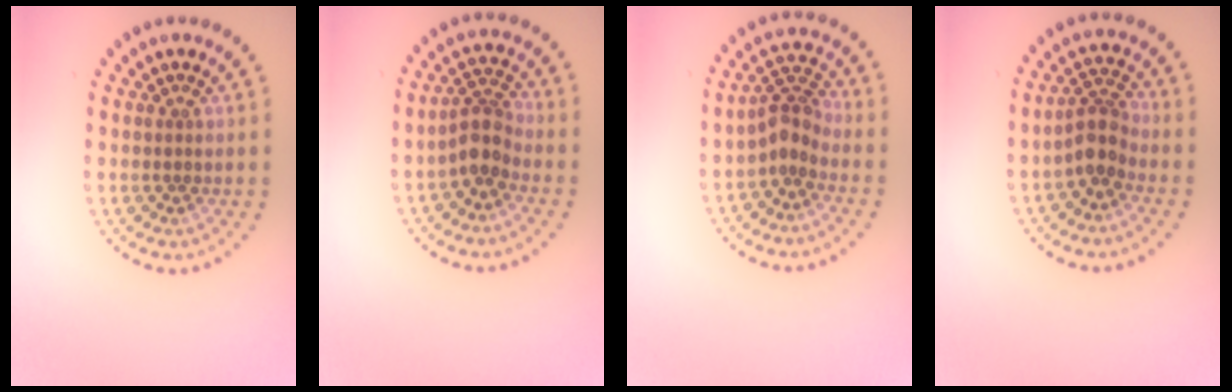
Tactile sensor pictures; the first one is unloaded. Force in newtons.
{"total": 2.9, "press": 2.3, "slide": 1.8}
{"total": 2.7, "press": 2.0, "slide": 1.7}
{"total": 2.9, "press": 2.3, "slide": 1.8}